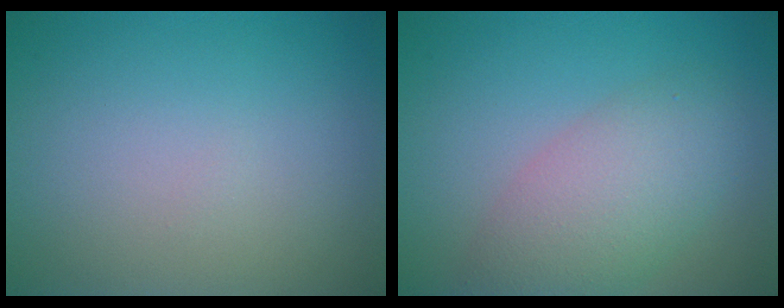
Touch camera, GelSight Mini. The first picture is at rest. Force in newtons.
{"total": 5.3, "press": 5.3, "slide": 0.5}